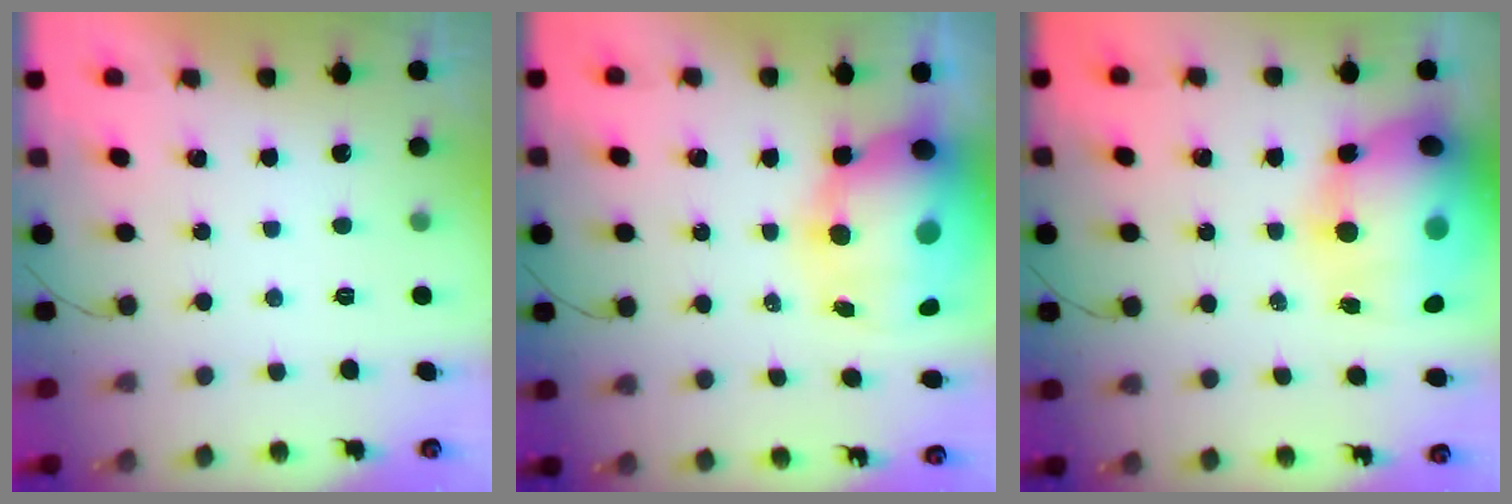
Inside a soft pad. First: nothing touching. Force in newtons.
{"total": 18.2, "press": 17.7, "slide": 4.4}
{"total": 24.9, "press": 24.2, "slide": 5.9}